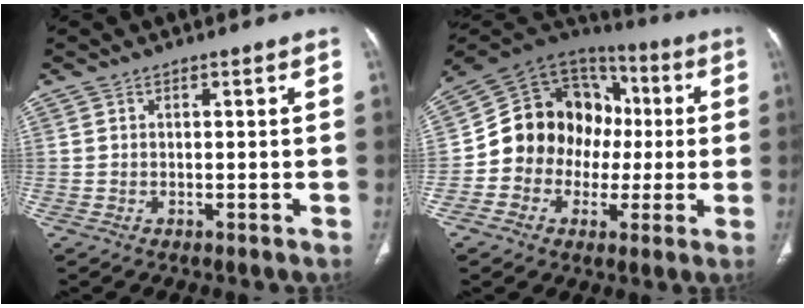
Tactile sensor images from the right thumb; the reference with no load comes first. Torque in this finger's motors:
{"motor_torque": [2.07, 2.04, 1.05, -0.66, 0.11]}